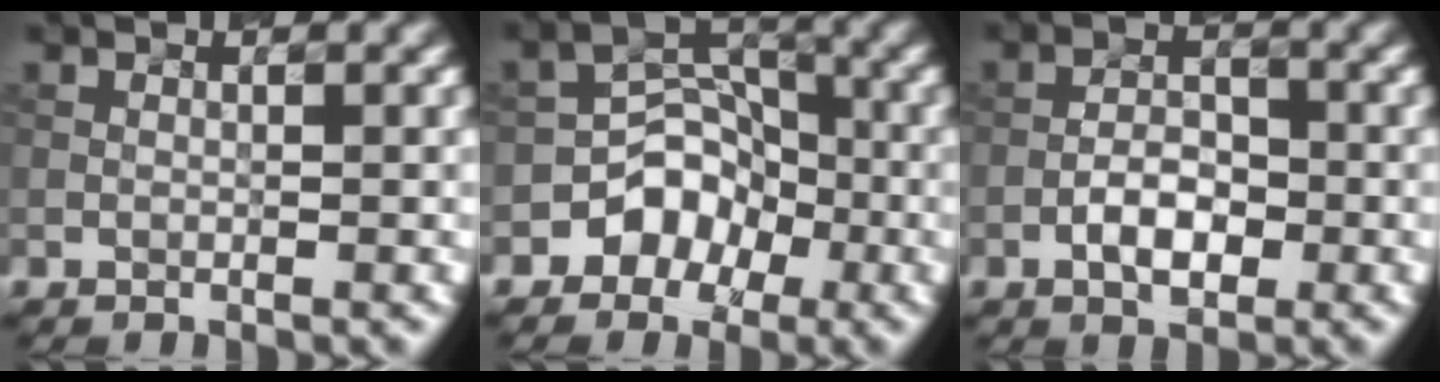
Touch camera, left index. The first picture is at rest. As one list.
[{"total": 3.7, "force": [-2.2, 2.9, 0.9], "torque": [0.001, 0.012, -0.027]}, {"total": 2.7, "force": [-1.4, 1.3, 1.9], "torque": [-0.032, 0.006, -0.020]}]